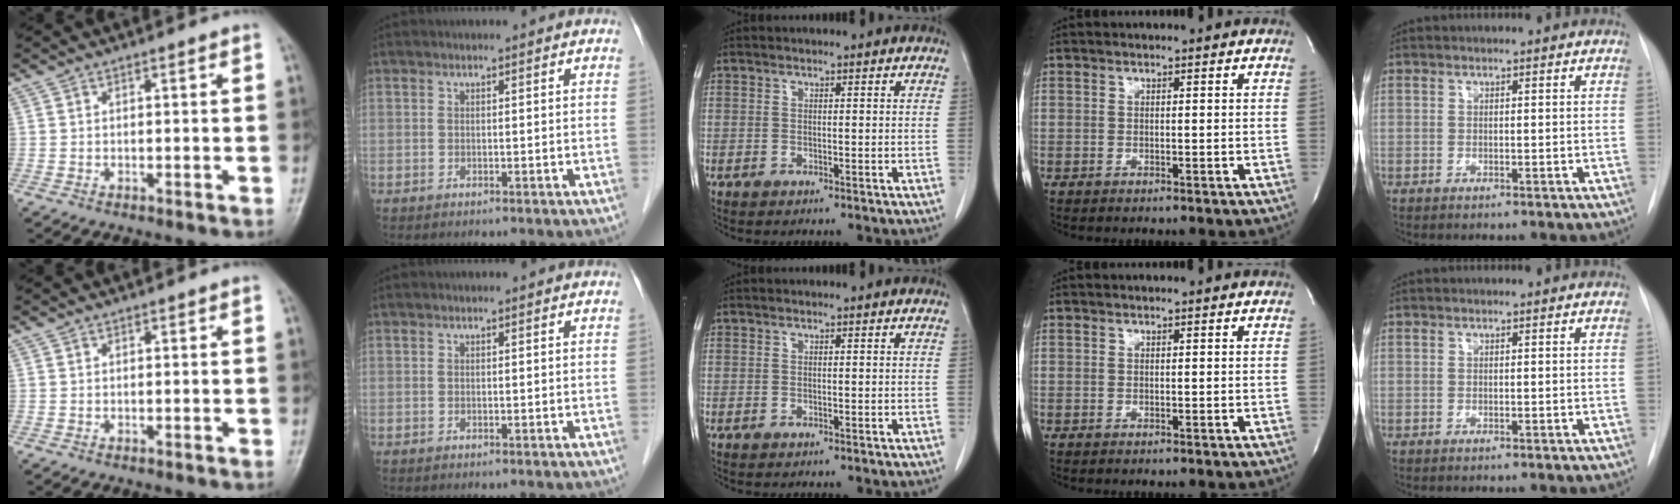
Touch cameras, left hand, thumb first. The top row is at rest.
{}